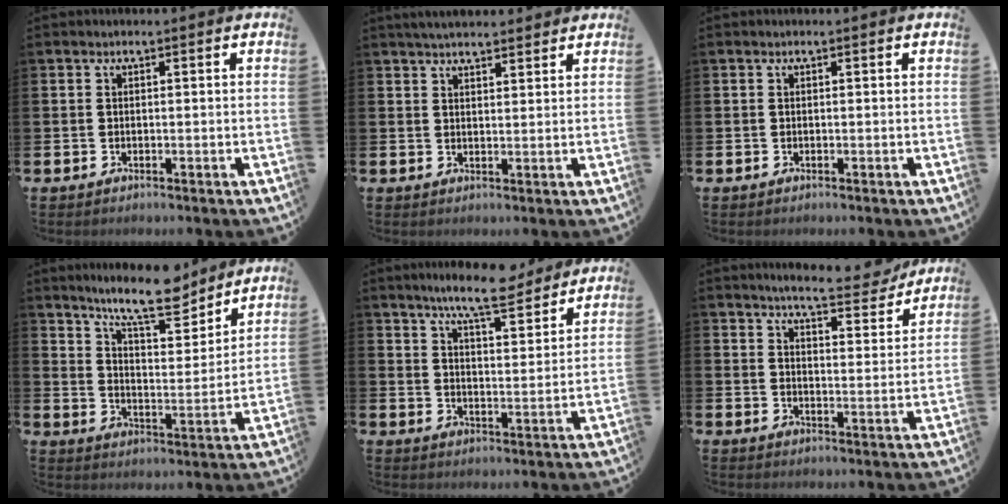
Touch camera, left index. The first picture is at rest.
{"total": 3.4, "force": [3.3, 0.5, 0.6], "torque": [-0.018, -0.009, 0.061]}
{"total": 0.0}
{"total": 11.1, "force": [9.8, 2.4, 4.6], "torque": [-0.094, -0.059, 0.172]}
{"total": 8.2, "force": [7.6, 0.8, 3.1], "torque": [-0.073, -0.039, 0.133]}
{"total": 6.2, "force": [5.9, 0.7, 1.6], "torque": [-0.044, -0.038, 0.101]}